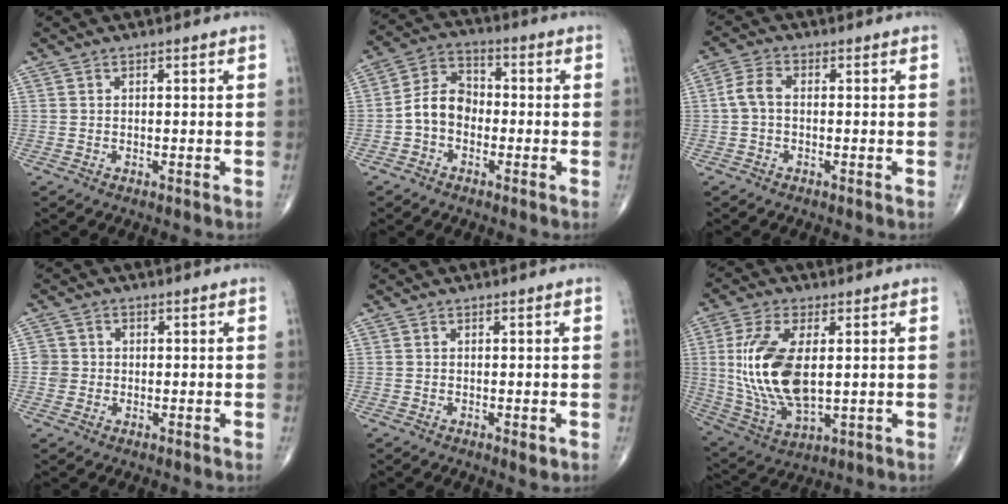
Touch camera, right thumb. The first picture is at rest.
{"total": 7.7, "force": [-1.8, 5.8, 4.7], "torque": [-0.069, 0.034, -0.049]}
{"total": 4.0, "force": [-0.3, 2.4, 3.1], "torque": [-0.066, 0.013, -0.012]}
{"total": 3.0, "force": [-0.3, 3.0, 0.5], "torque": [0.011, 0.008, -0.007]}
{"total": 1.1, "force": [-0.2, 0.4, 1.0], "torque": [-0.012, -0.004, -0.002]}
{"total": 16.4, "force": [1.5, 8.0, 14.2], "torque": [-0.297, -0.014, 0.040]}